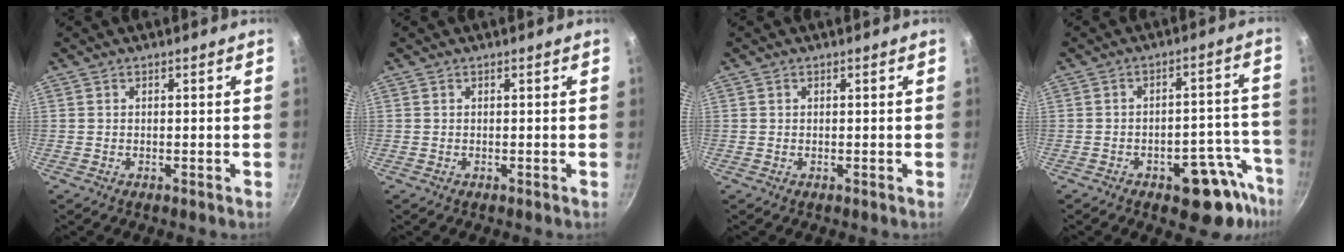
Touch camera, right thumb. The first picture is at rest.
{"total": 0.0}
{"total": 0.0}
{"total": 11.3, "force": [-6.8, 4.7, 7.8], "torque": [-0.065, 0.062, -0.084]}